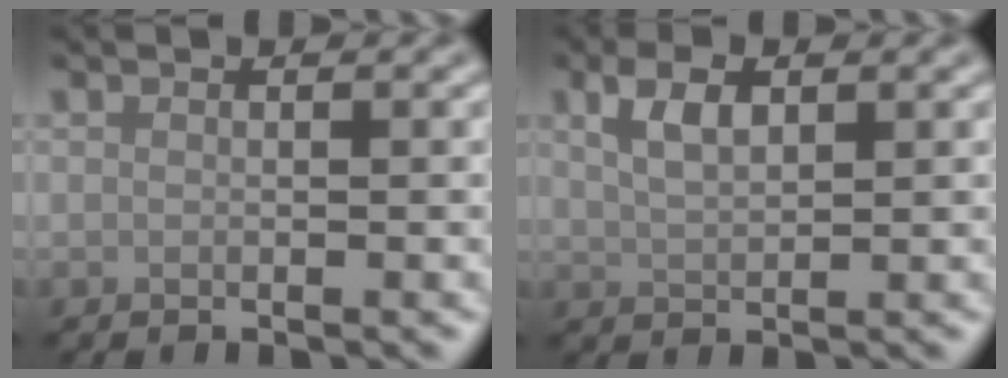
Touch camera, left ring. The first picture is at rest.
{"total": 3.1, "force": [1.3, 1.5, 2.4], "torque": [-0.053, 0.006, 0.028]}